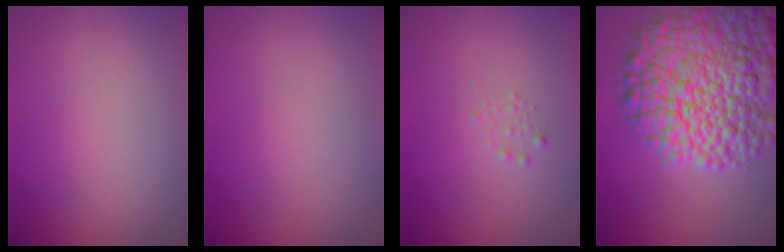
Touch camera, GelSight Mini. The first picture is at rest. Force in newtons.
{"total": 0.0}
{"total": 0.6, "press": 0.6, "slide": 0.0}
{"total": 13.4, "press": 13.4, "slide": 0.6}